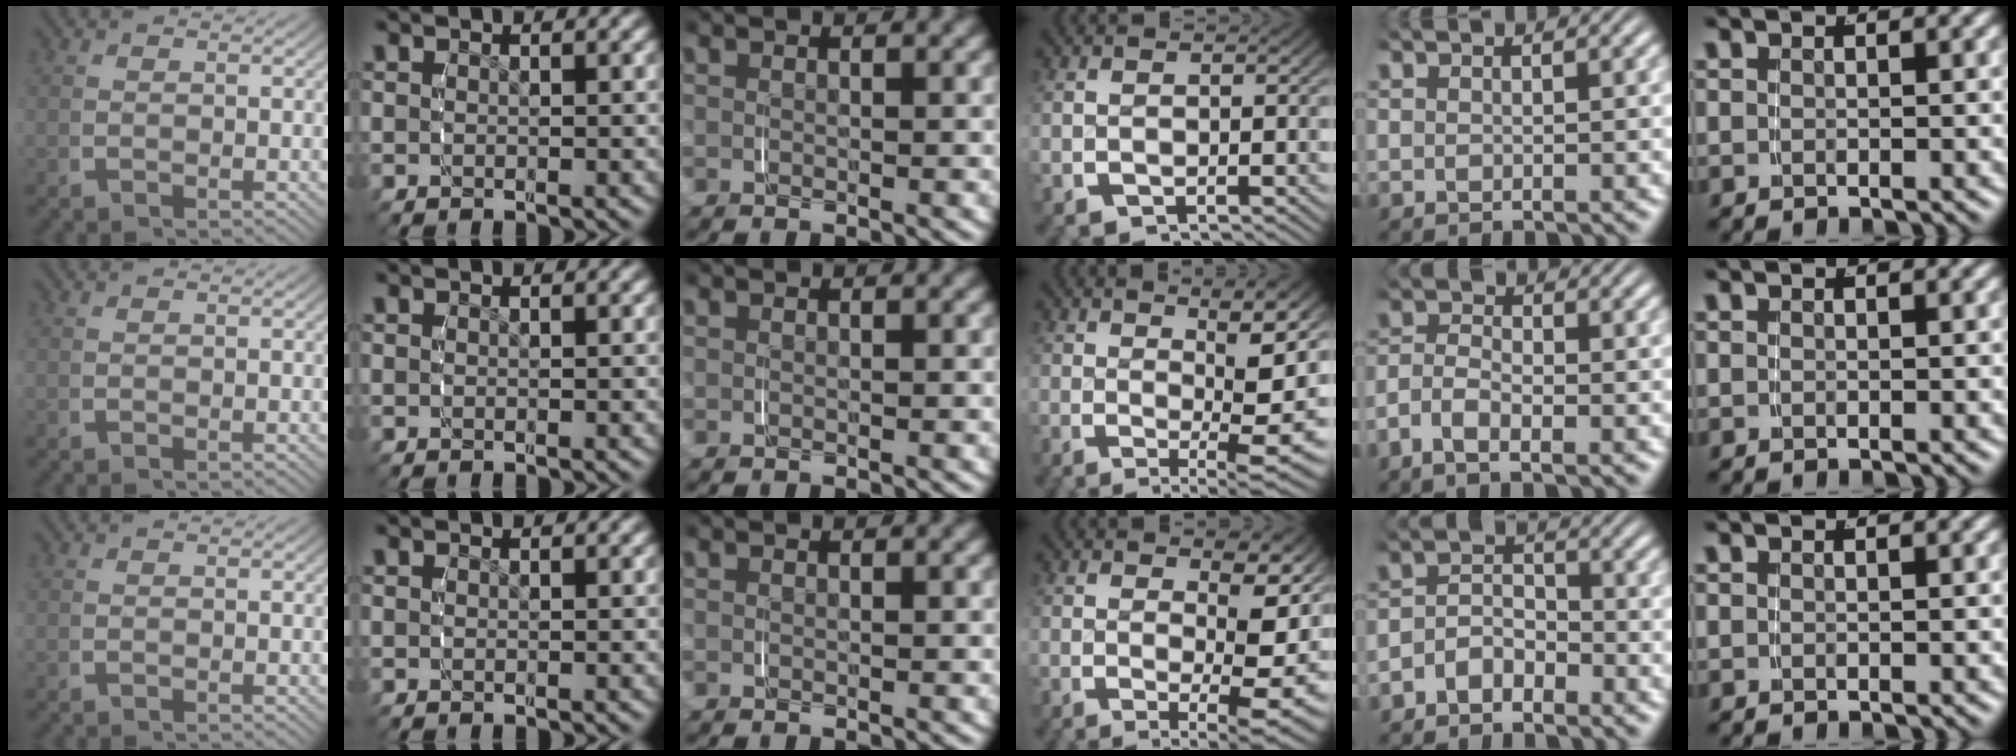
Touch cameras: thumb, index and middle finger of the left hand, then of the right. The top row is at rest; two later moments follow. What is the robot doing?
{"motion": "grasp_and_lifting", "object": "jacket"}